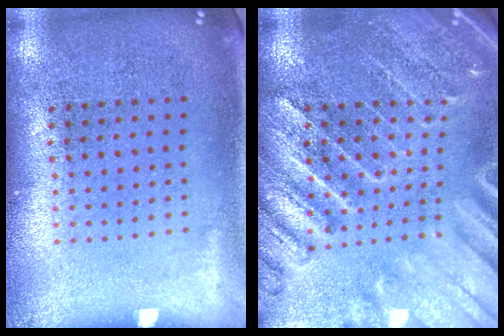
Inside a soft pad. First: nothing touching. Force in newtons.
{"total": 3.0, "press": 2.9, "slide": 0.8}